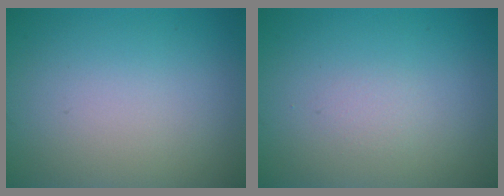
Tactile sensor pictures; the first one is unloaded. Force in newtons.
{"total": 0.6, "press": 0.6, "slide": 0.1}